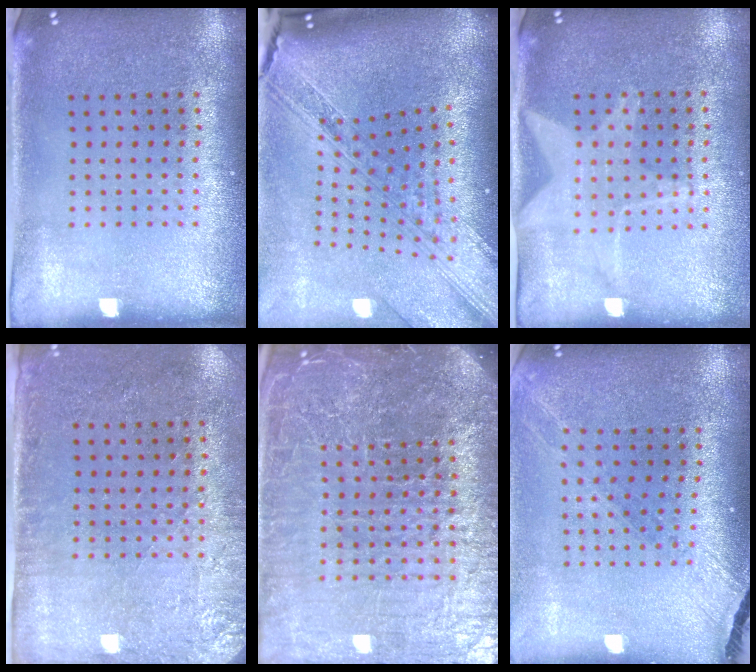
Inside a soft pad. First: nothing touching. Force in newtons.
{"total": 4.0, "press": 2.9, "slide": 2.7}
{"total": 1.6, "press": 1.5, "slide": 0.6}
{"total": 2.8, "press": 2.3, "slide": 1.6}
{"total": 6.7, "press": 5.9, "slide": 3.1}
{"total": 1.4, "press": 1.4, "slide": 0.1}